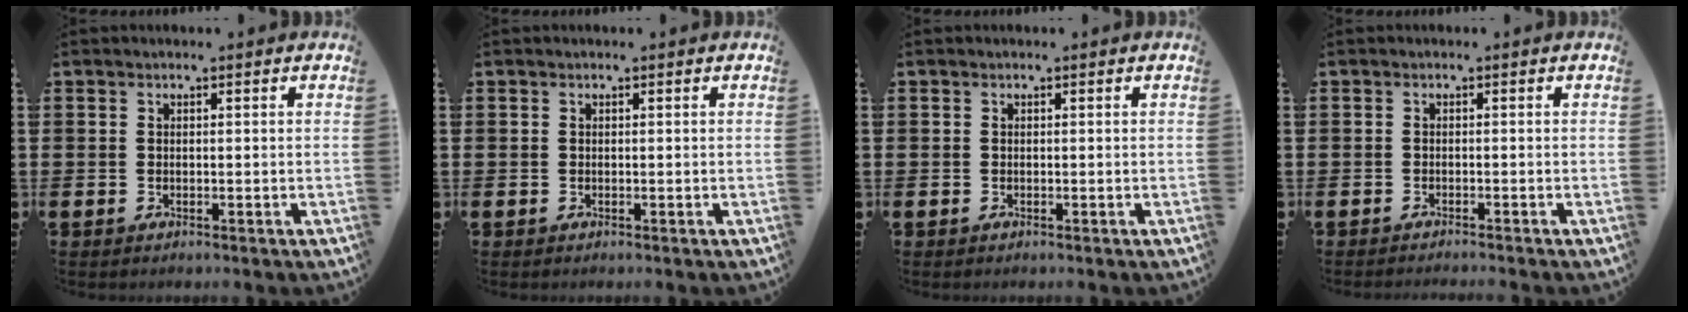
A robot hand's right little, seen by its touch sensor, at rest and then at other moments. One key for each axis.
{"total": 0.0}
{"total": 0.0}
{"total": 0.6, "fx": -0.6, "fy": -0.2, "fz": 0.0, "tx": 0.000, "ty": -0.002, "tz": -0.013}